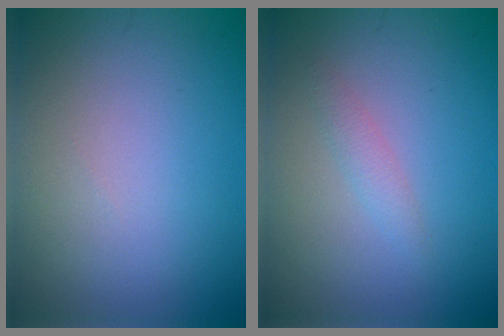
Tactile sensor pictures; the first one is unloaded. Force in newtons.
{"total": 1.2, "press": 1.2, "slide": 0.0}